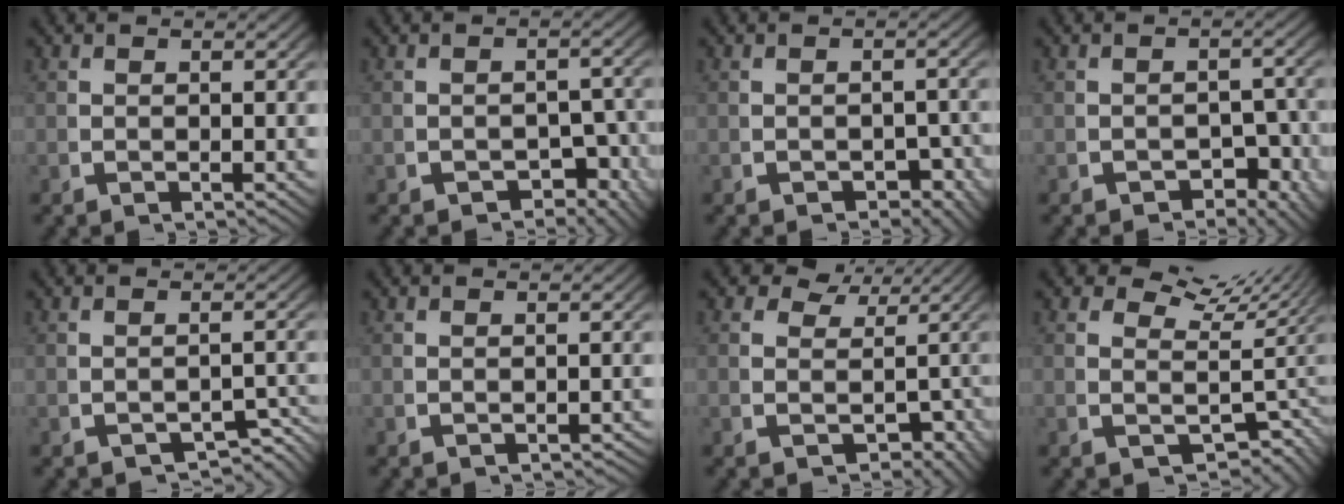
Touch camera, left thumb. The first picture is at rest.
{"total": 3.5, "force": [-2.0, 2.1, 2.0], "torque": [-0.024, -0.020, -0.026]}
{"total": 2.1, "force": [-1.3, 1.3, 1.0], "torque": [-0.012, -0.012, -0.020]}
{"total": 3.1, "force": [-1.8, 1.9, 1.7], "torque": [-0.021, -0.016, -0.028]}
{"total": 3.0, "force": [-2.0, 1.6, 1.5], "torque": [-0.014, -0.012, -0.030]}
{"total": 1.1, "force": [-1.1, 0.2, 0.1], "torque": [-0.002, -0.002, -0.014]}
{"total": 3.3, "force": [0.7, 2.7, 1.7], "torque": [-0.022, -0.016, 0.018]}
{"total": 5.5, "force": [1.6, 3.8, 3.6], "torque": [-0.040, -0.011, 0.031]}